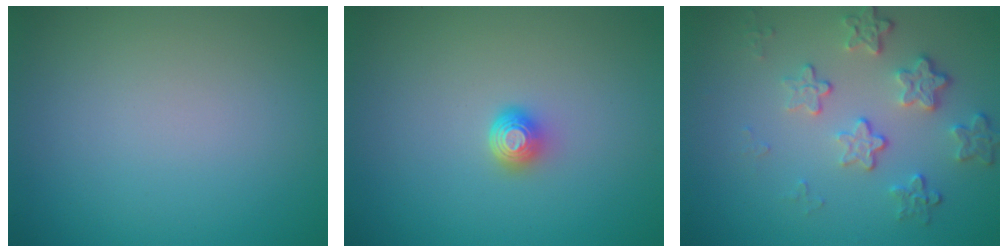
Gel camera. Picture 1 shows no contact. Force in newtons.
{"total": 1.6, "press": 1.2, "slide": 1.0}
{"total": 4.3, "press": 3.1, "slide": 2.9}